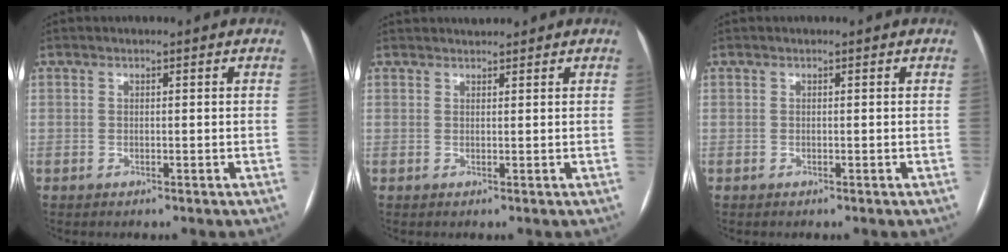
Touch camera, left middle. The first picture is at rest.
{"total": 2.2, "force": [2.1, 0.5, 0.3], "torque": [-0.003, 0.022, 0.035]}
{"total": 0.0}